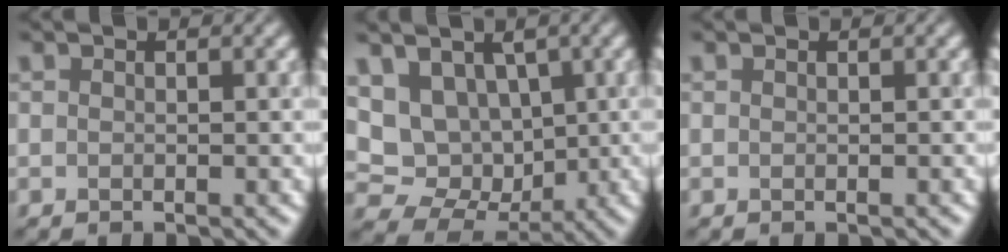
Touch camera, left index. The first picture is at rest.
{"total": 8.5, "force": [1.9, 6.7, 4.9], "torque": [-0.091, 0.005, 0.035]}
{"total": 0.0}